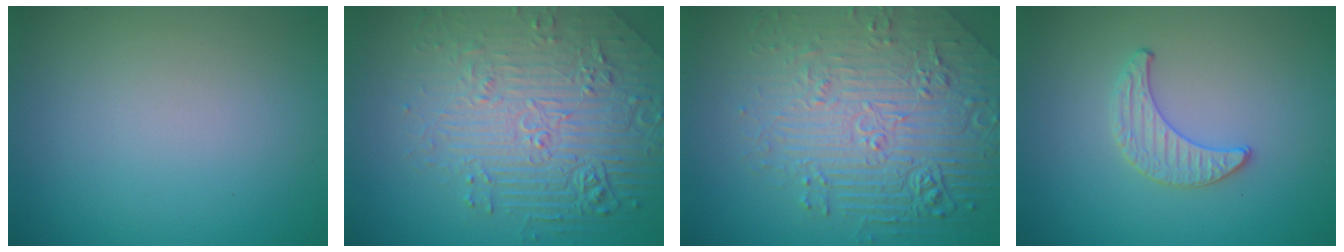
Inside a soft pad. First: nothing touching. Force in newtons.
{"total": 6.6, "press": 5.4, "slide": 3.8}
{"total": 7.6, "press": 6.0, "slide": 4.7}
{"total": 1.3, "press": 1.3, "slide": 0.2}